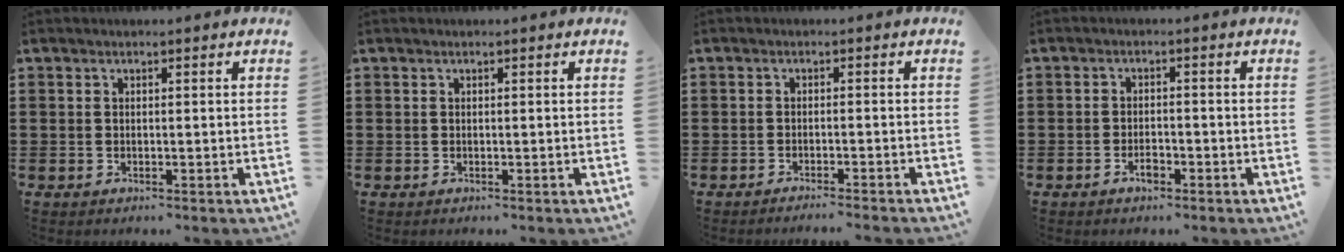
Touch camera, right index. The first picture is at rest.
{"total": 0.0}
{"total": 1.6, "force": [-1.5, -0.5, 0.3], "torque": [-0.005, 0.000, -0.029]}
{"total": 2.3, "force": [-1.4, 1.0, 1.6], "torque": [-0.030, 0.002, -0.026]}